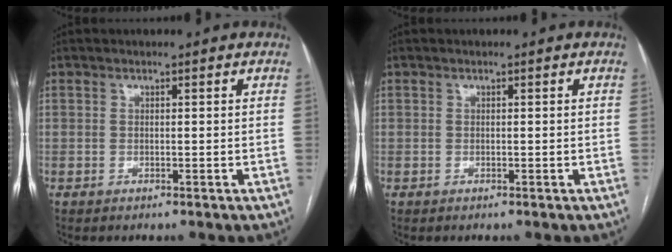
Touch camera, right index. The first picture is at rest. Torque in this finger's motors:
{"motor_torque": [0.01, 0.00, 0.00, 0.00]}